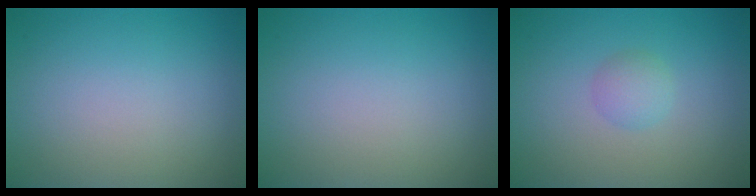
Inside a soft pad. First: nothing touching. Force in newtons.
{"total": 0.0}
{"total": 1.5, "press": 1.5, "slide": 0.1}